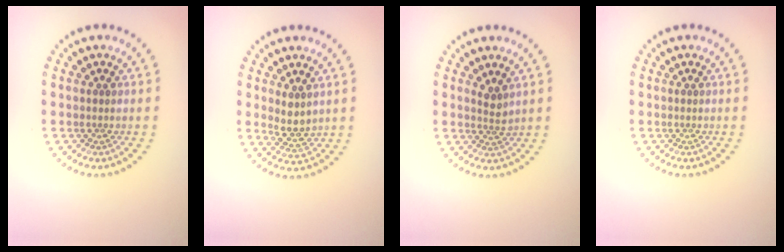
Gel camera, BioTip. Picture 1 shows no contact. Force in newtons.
{"total": 2.3, "press": 2.0, "slide": 1.2}
{"total": 1.5, "press": 1.0, "slide": 1.1}
{"total": 0.0}